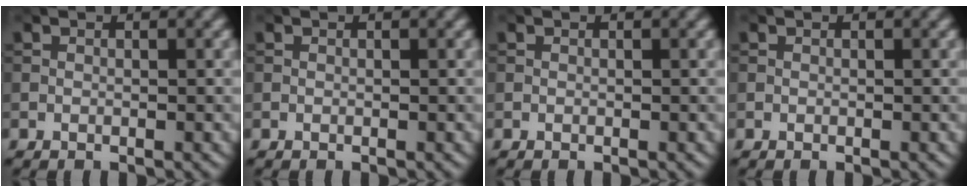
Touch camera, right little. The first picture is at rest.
{"total": 0.0}
{"total": 0.0}
{"total": 0.0}